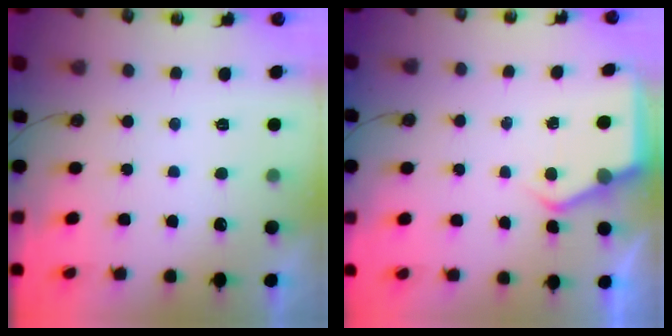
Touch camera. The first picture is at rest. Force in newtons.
{"total": 4.7, "press": 4.6, "slide": 0.3}